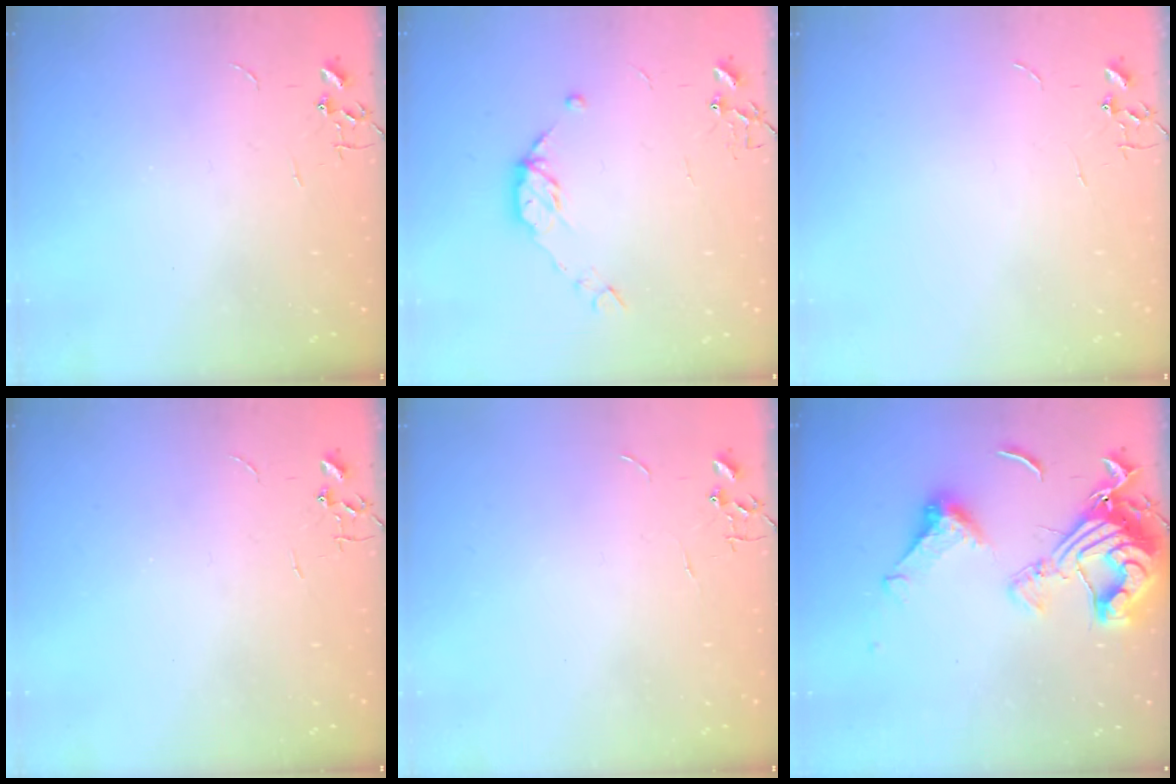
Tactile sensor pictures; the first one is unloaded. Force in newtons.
{"total": 8.7, "press": 8.7, "slide": 0.7}
{"total": 0.0}
{"total": 0.0}
{"total": 0.0}
{"total": 17.8, "press": 17.7, "slide": 1.9}